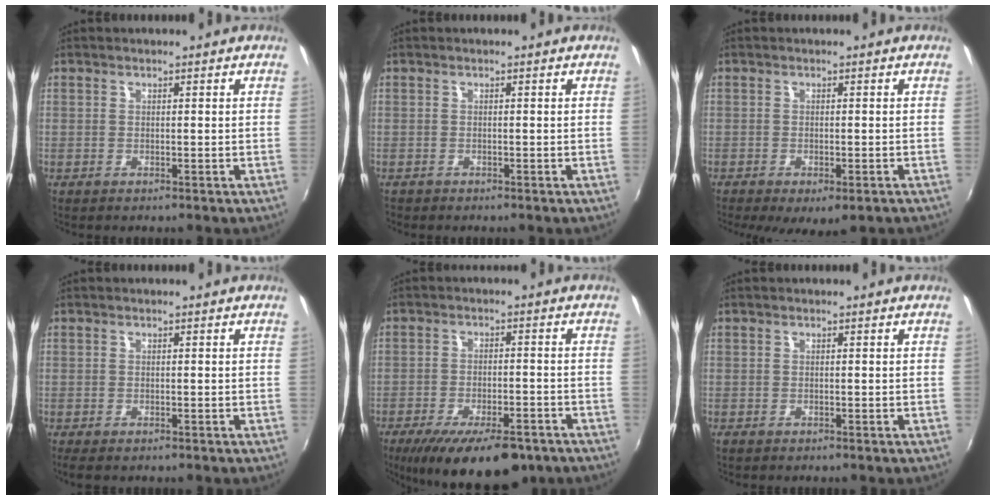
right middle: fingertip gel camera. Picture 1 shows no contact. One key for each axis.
{"total": 0.6, "fx": -0.5, "fy": 0.3, "fz": 0.0, "tx": -0.004, "ty": -0.001, "tz": -0.011}
{"total": 7.0, "fx": -4.4, "fy": 2.6, "fz": 4.8, "tx": -0.092, "ty": -0.029, "tz": -0.059}
{"total": 2.1, "fx": -1.4, "fy": 0.6, "fz": 1.4, "tx": -0.028, "ty": -0.009, "tz": -0.020}
{"total": 16.6, "fx": -11.5, "fy": 6.0, "fz": 10.4, "tx": -0.194, "ty": -0.034, "tz": -0.165}
{"total": 0.0}